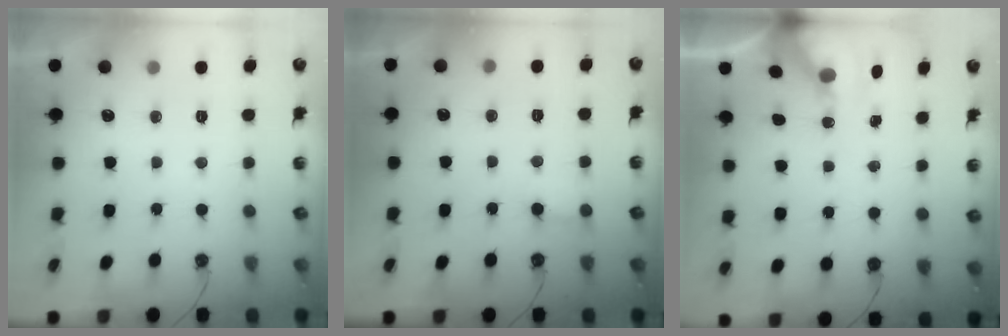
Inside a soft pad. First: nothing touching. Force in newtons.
{"total": 5.5, "press": 5.5, "slide": 0.5}
{"total": 5.6, "press": 5.6, "slide": 0.5}